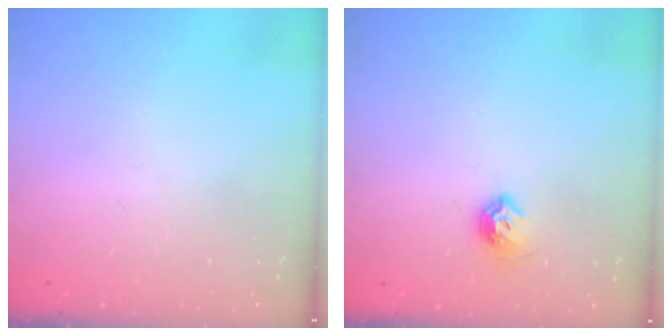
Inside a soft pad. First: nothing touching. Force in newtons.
{"total": 7.6, "press": 7.5, "slide": 1.1}